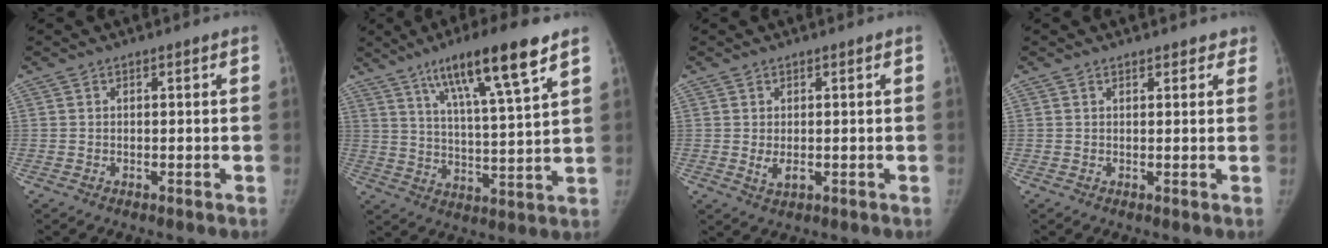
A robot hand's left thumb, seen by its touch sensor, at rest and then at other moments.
{"total": 16.5, "force": [9.8, 2.1, 13.1], "torque": [-0.212, -0.038, 0.167]}
{"total": 2.6, "force": [0.2, 1.5, 2.1], "torque": [-0.034, -0.008, 0.011]}
{"total": 2.9, "force": [2.4, 1.5, 0.7], "torque": [0.024, -0.005, 0.022]}